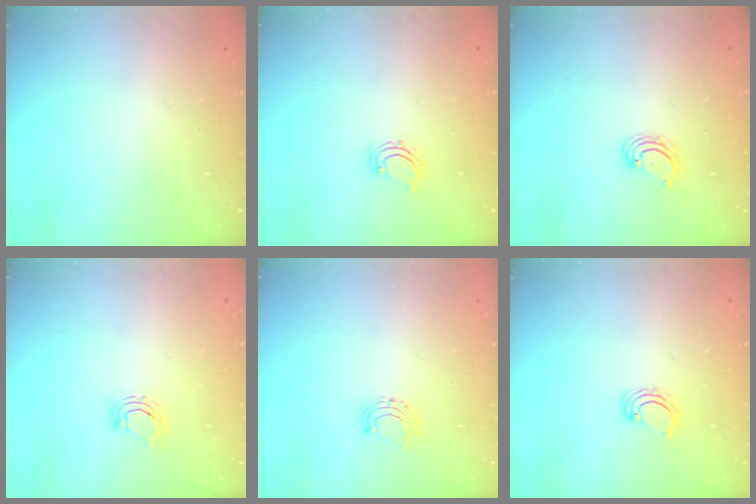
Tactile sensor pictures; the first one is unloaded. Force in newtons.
{"total": 2.7, "press": 2.6, "slide": 0.5}
{"total": 2.8, "press": 2.8, "slide": 0.2}
{"total": 4.5, "press": 4.5, "slide": 0.2}
{"total": 5.9, "press": 5.9, "slide": 0.6}
{"total": 3.1, "press": 3.1, "slide": 0.3}